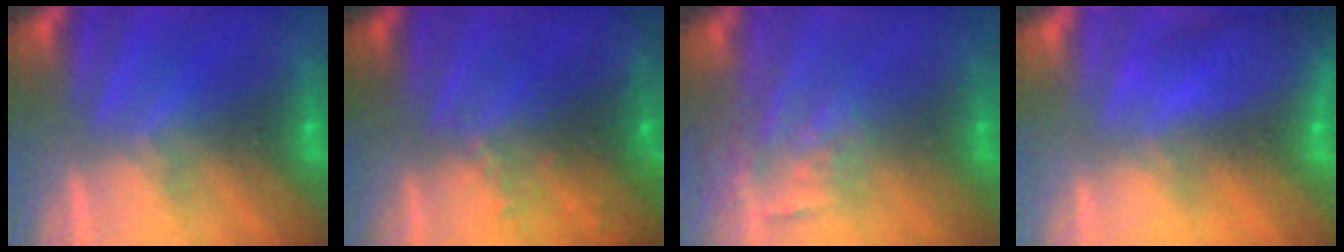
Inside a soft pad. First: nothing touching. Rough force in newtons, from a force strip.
{"total": 9.4}
{"total": 3.8}
{"total": 9.1}